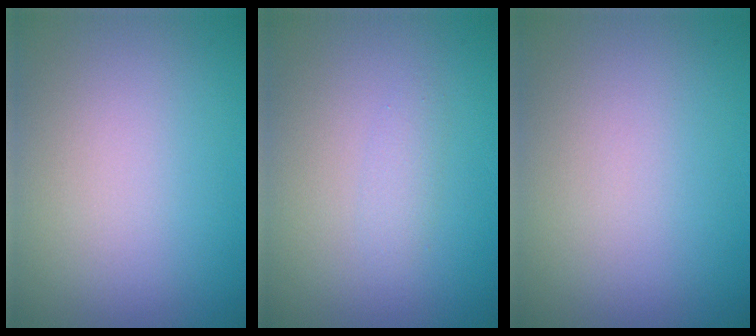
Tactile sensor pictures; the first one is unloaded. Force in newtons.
{"total": 1.0, "press": 1.0, "slide": 0.1}
{"total": 0.0}